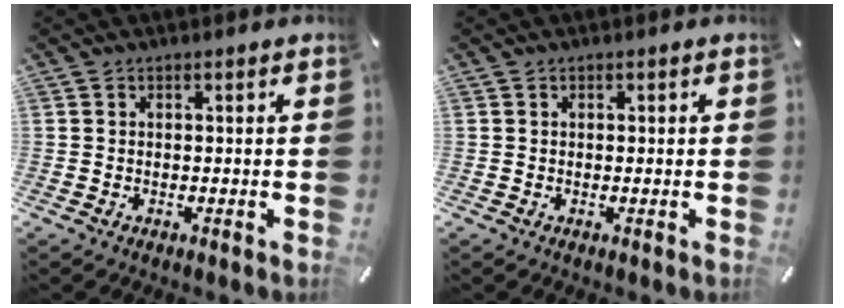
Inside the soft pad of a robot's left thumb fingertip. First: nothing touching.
{"total": 0.0}